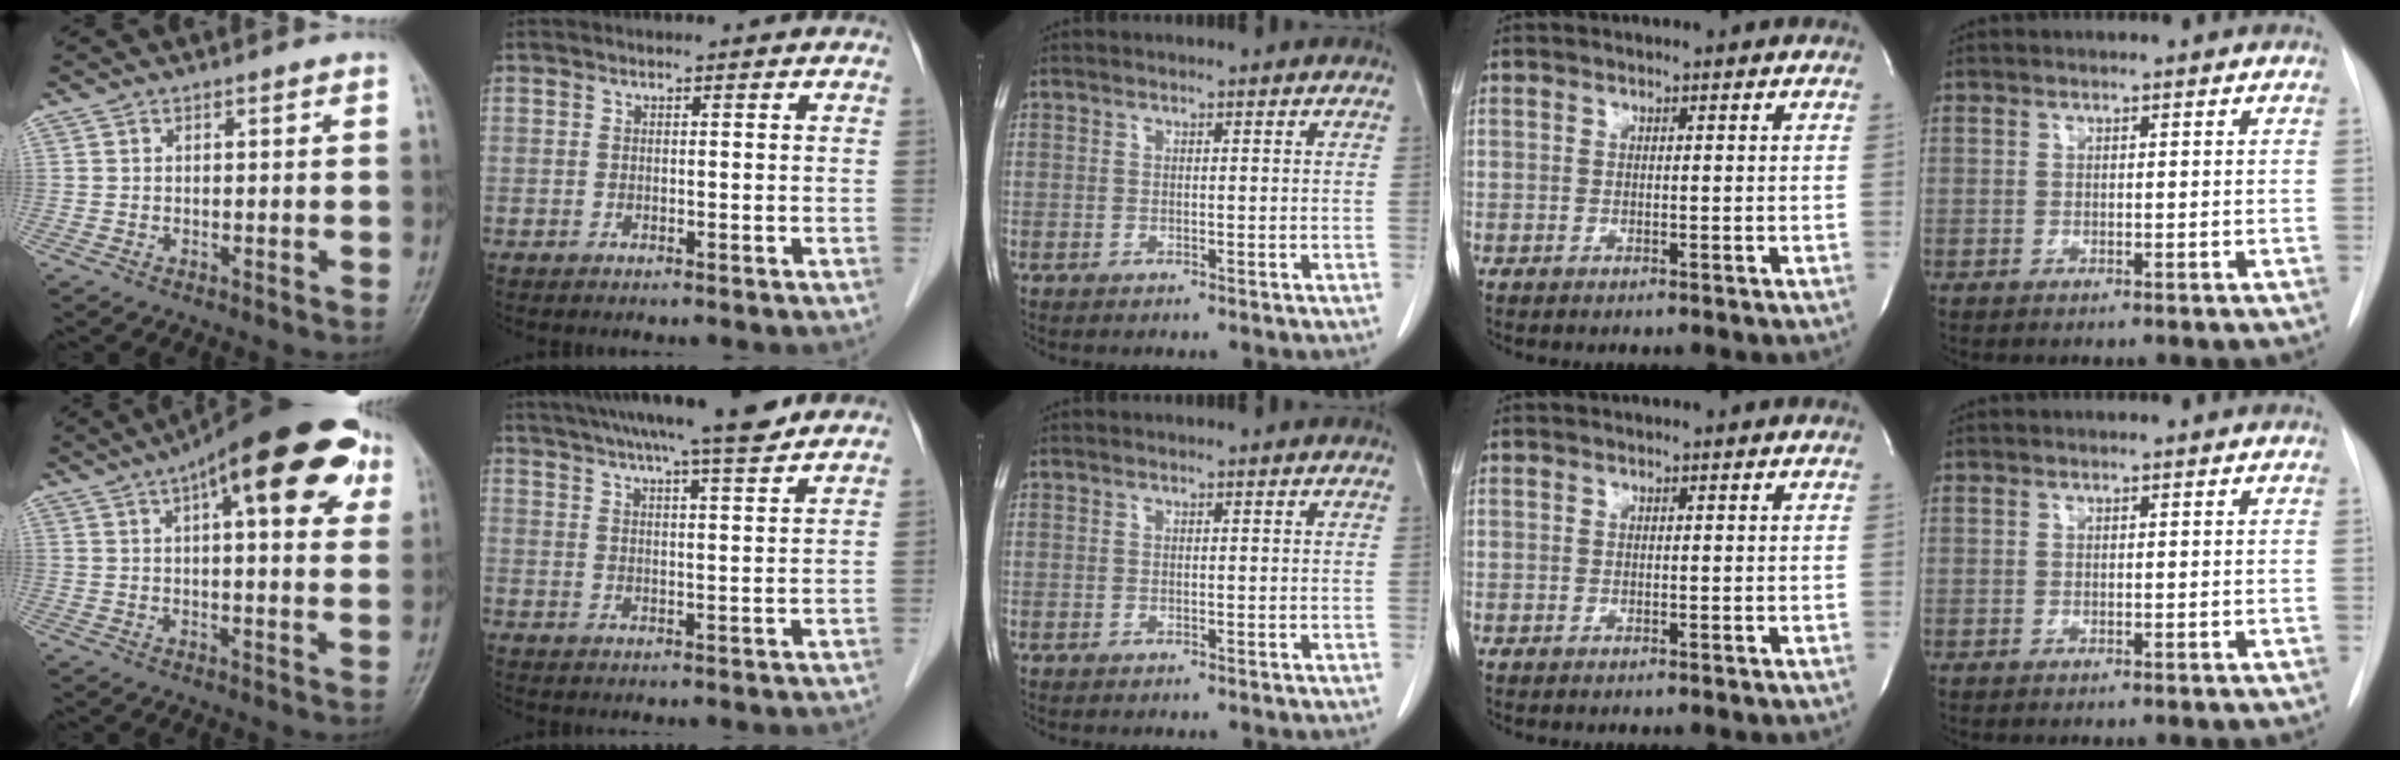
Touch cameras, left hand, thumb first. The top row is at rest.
{"thumb": {"total": 23.2, "force": [10.4, 8.0, 19.2], "torque": [-0.254, 0.014, 0.140]}, "index": {"total": 14.3, "force": [12.2, 0.4, 7.3], "torque": [-0.123, 0.019, 0.175]}}